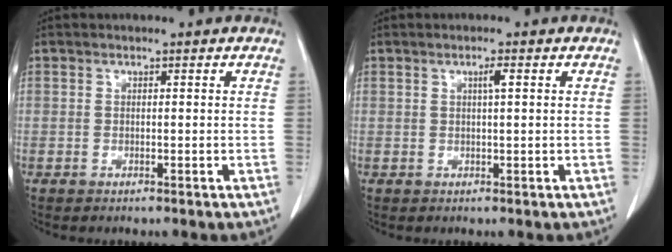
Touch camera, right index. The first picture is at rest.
{"total": 1.4, "force": [0.4, 0.0, 1.3], "torque": [-0.023, 0.002, 0.007]}